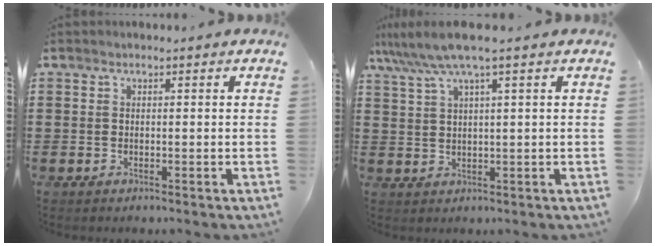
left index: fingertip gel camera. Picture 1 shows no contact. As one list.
[{"total": 5.6, "force": [3.4, -0.1, 4.5], "torque": [-0.104, -0.010, 0.056]}]